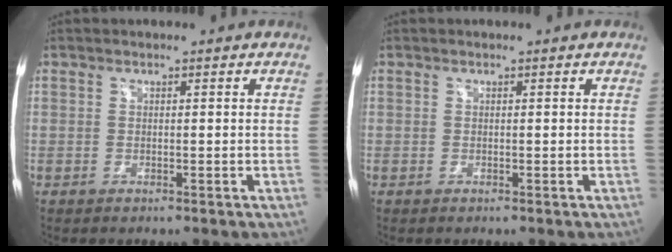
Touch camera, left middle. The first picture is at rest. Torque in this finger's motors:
{"motor_torque": [0.00, 0.00, 0.00, 0.00]}